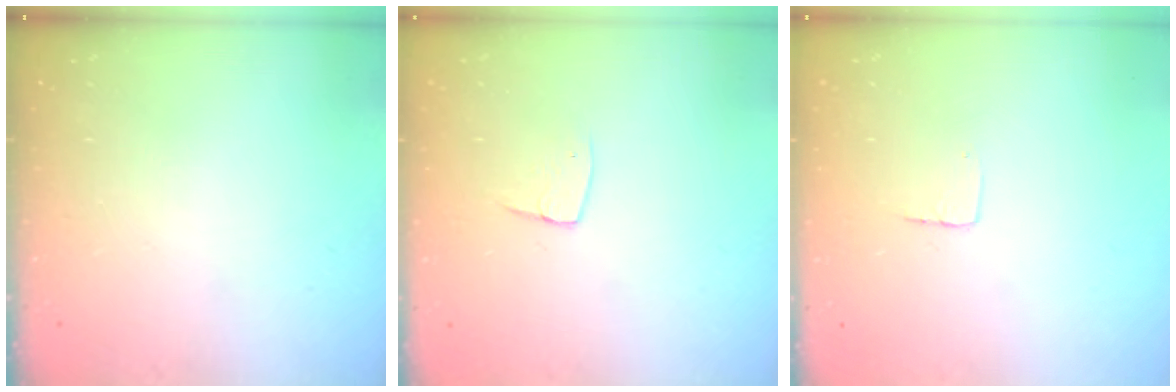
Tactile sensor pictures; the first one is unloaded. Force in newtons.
{"total": 4.8, "press": 4.8, "slide": 0.3}
{"total": 2.9, "press": 2.9, "slide": 0.2}